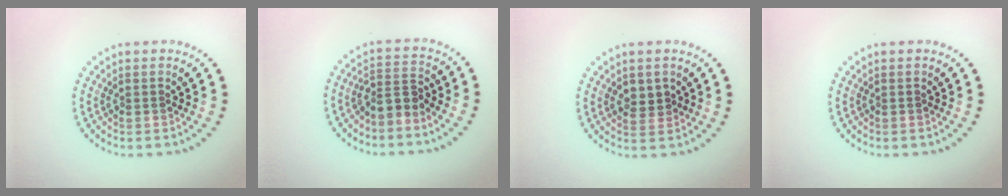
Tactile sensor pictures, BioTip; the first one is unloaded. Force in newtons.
{"total": 2.5, "press": 1.8, "slide": 1.8}
{"total": 1.9, "press": 1.8, "slide": 0.5}
{"total": 0.0}